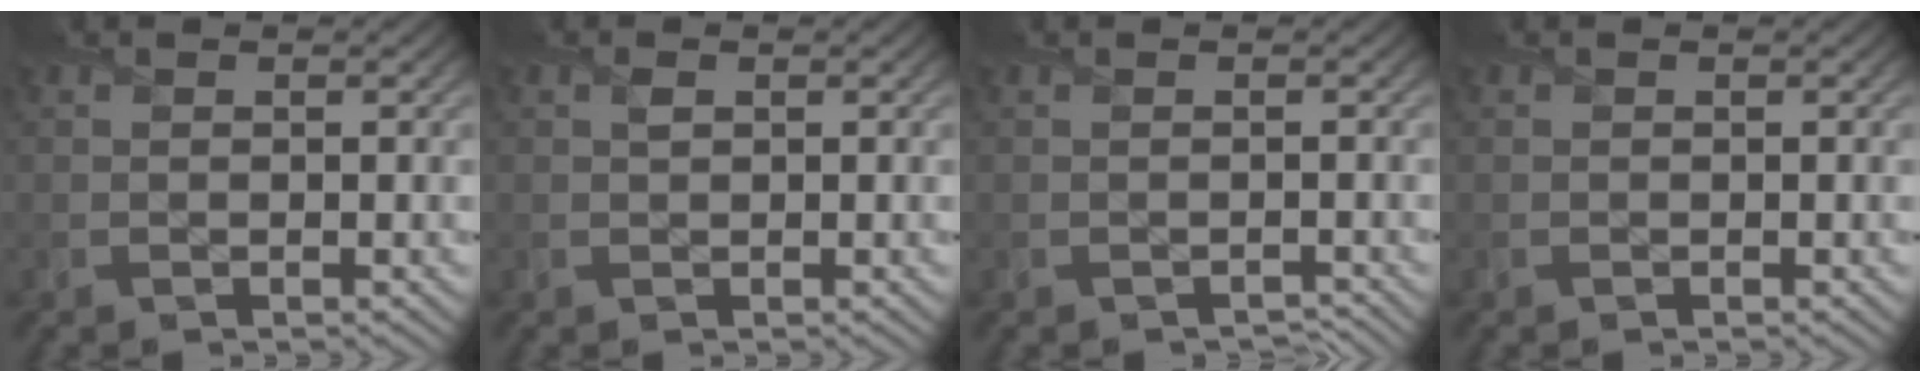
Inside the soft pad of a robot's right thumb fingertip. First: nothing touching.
{"total": 0.7, "force": [0.3, 0.4, 0.4], "torque": [-0.010, 0.000, 0.005]}
{"total": 0.7, "force": [-0.7, 0.2, 0.0], "torque": [0.005, -0.003, -0.013]}
{"total": 0.0}